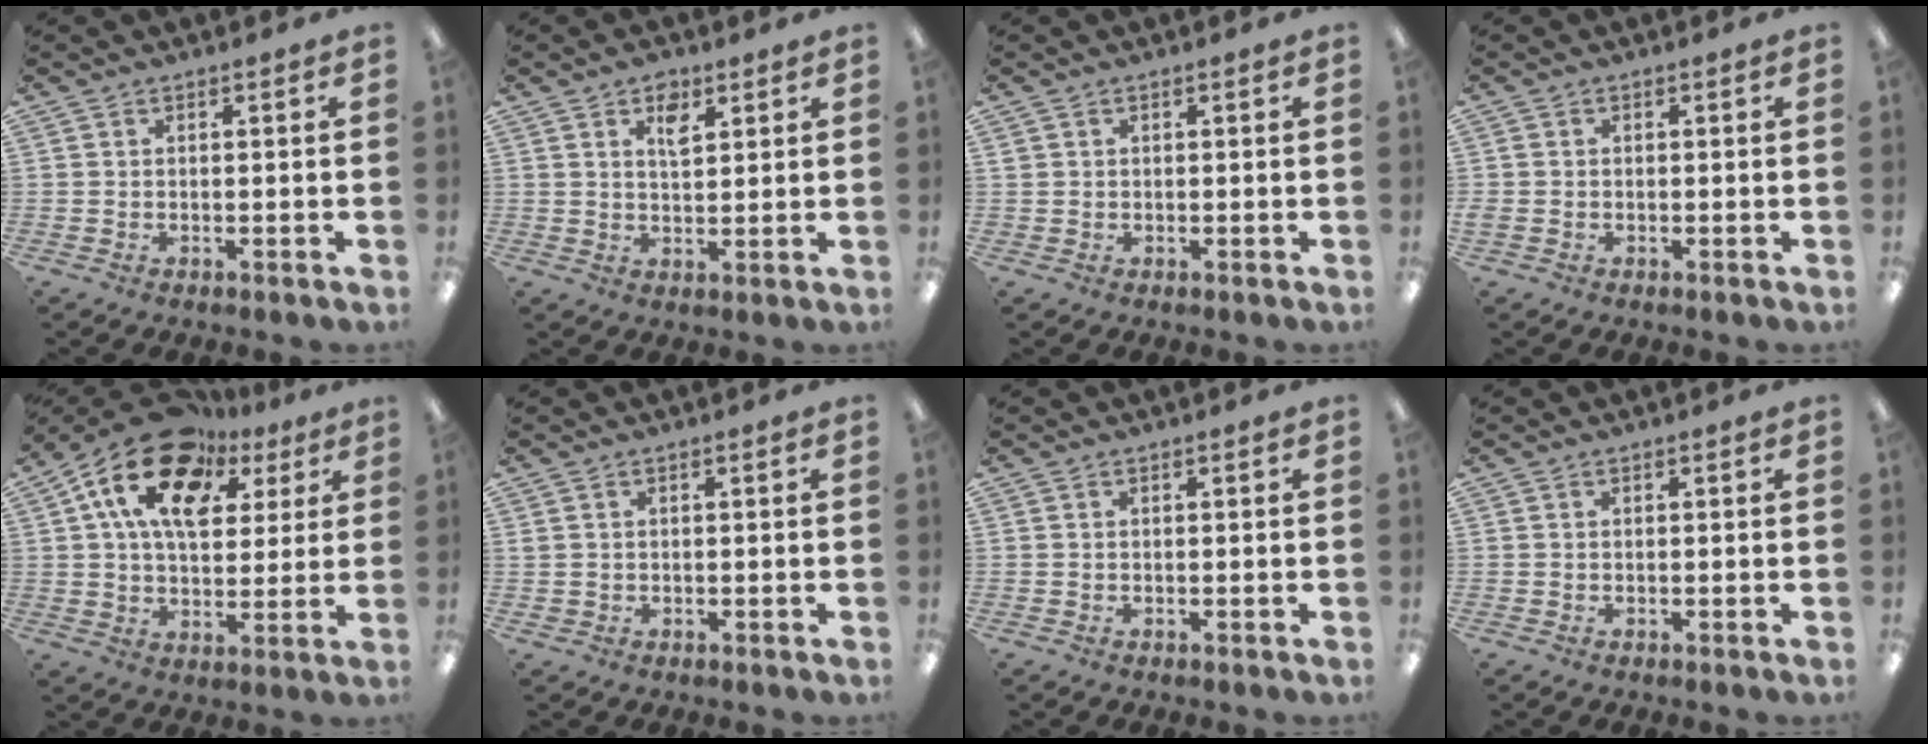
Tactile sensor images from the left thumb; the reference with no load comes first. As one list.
[{"total": 4.9, "force": [2.9, 2.5, 3.1], "torque": [-0.036, -0.008, 0.045]}, {"total": 1.2, "force": [0.6, 1.1, 0.2], "torque": [-0.005, 0.004, 0.010]}, {"total": 1.1, "force": [-0.1, 1.0, 0.5], "torque": [-0.010, 0.005, -0.003]}, {"total": 18.4, "force": [10.4, 11.0, 10.6], "torque": [-0.191, -0.041, 0.186]}, {"total": 1.1, "force": [0.5, 0.9, 0.2], "torque": [-0.006, 0.004, 0.009]}, {"total": 0.0}, {"total": 0.0}]